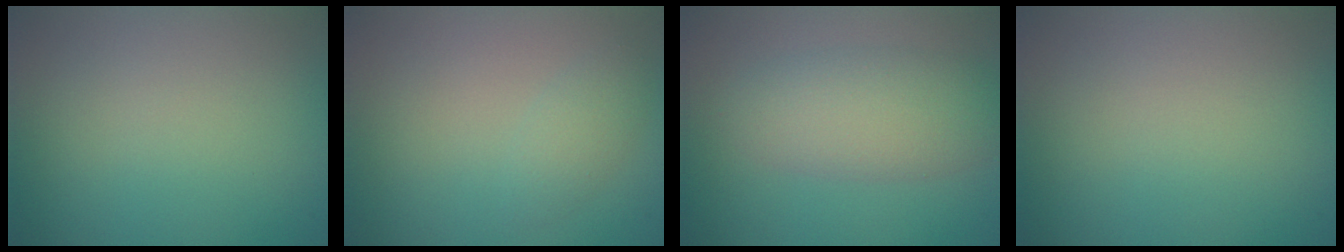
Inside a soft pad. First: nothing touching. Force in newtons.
{"total": 1.4, "press": 1.4, "slide": 0.1}
{"total": 4.5, "press": 4.5, "slide": 0.4}
{"total": 0.0}